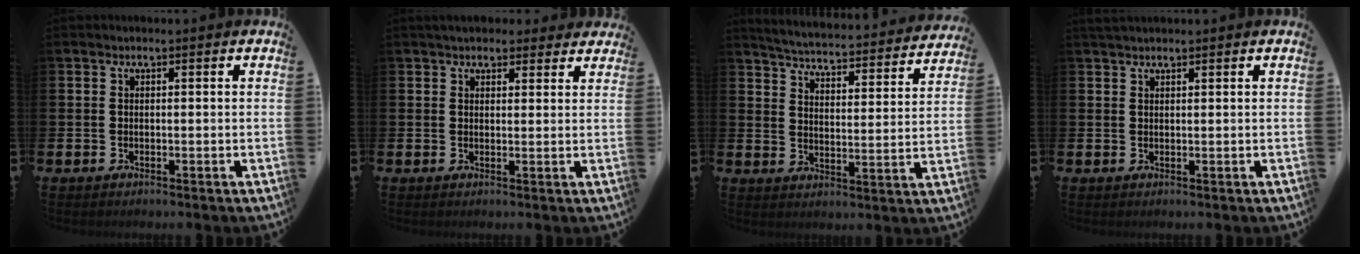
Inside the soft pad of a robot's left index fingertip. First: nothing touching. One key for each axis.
{"total": 3.5, "fx": 3.2, "fy": 1.4, "fz": 0.3, "tx": -0.002, "ty": -0.011, "tz": 0.058}
{"total": 4.5, "fx": 4.5, "fy": 0.3, "fz": 0.7, "tx": -0.039, "ty": -0.045, "tz": 0.071}
{"total": 1.4, "fx": 1.3, "fy": 0.3, "fz": 0.3, "tx": -0.004, "ty": 0.002, "tz": 0.023}